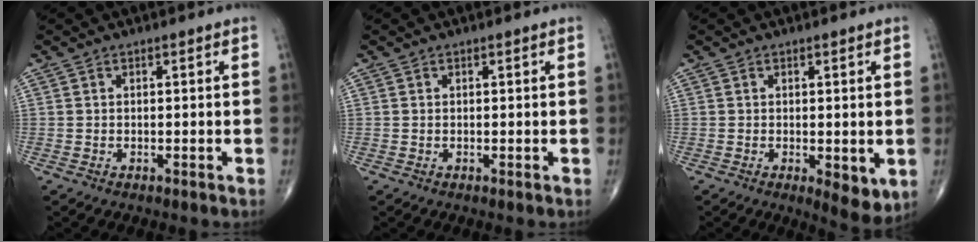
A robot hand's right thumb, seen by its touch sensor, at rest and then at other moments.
{"total": 0.0}
{"total": 5.6, "force": [-1.0, 2.3, 5.0], "torque": [-0.060, -0.016, -0.008]}